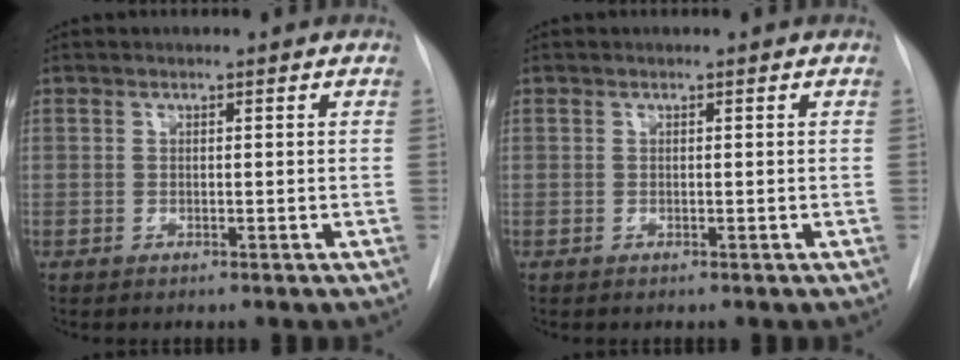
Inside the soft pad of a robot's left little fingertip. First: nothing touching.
{"total": 0.0}